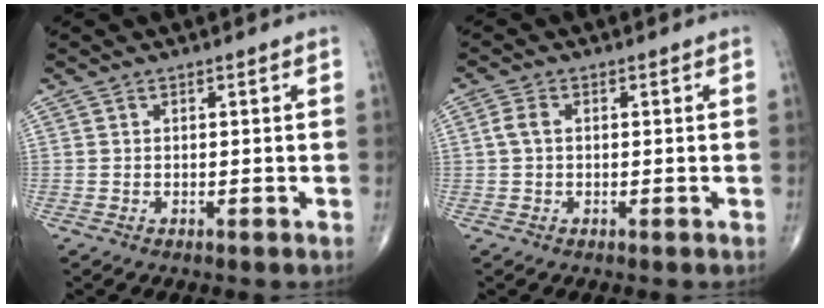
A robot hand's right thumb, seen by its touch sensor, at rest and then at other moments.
{"total": 2.3, "force": [0.2, 1.4, 1.8], "torque": [-0.041, 0.005, 0.001]}